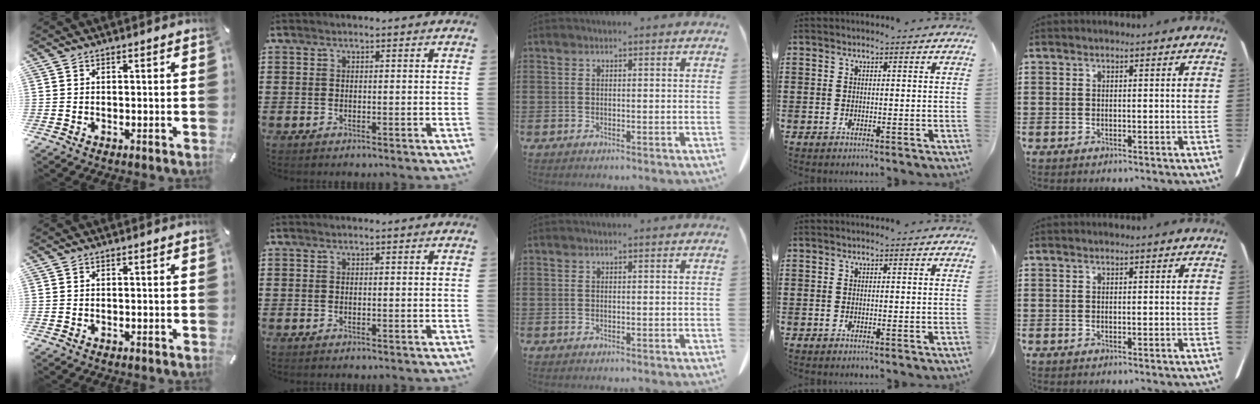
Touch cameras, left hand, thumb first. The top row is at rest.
{}